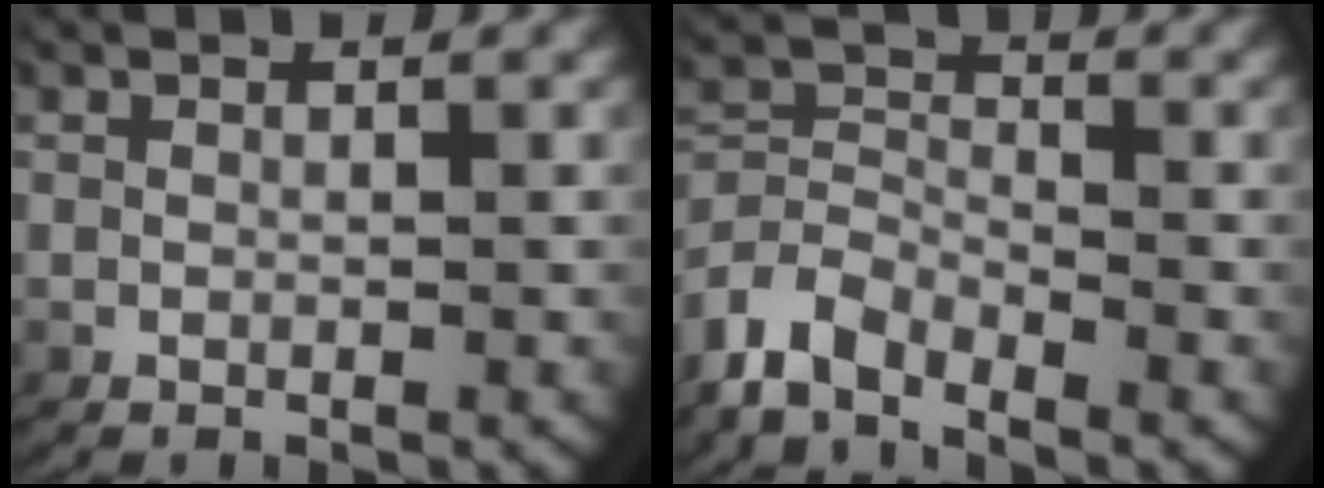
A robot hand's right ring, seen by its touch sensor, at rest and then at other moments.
{"total": 5.6, "force": [-3.3, 4.1, 2.1], "torque": [-0.060, -0.027, -0.054]}